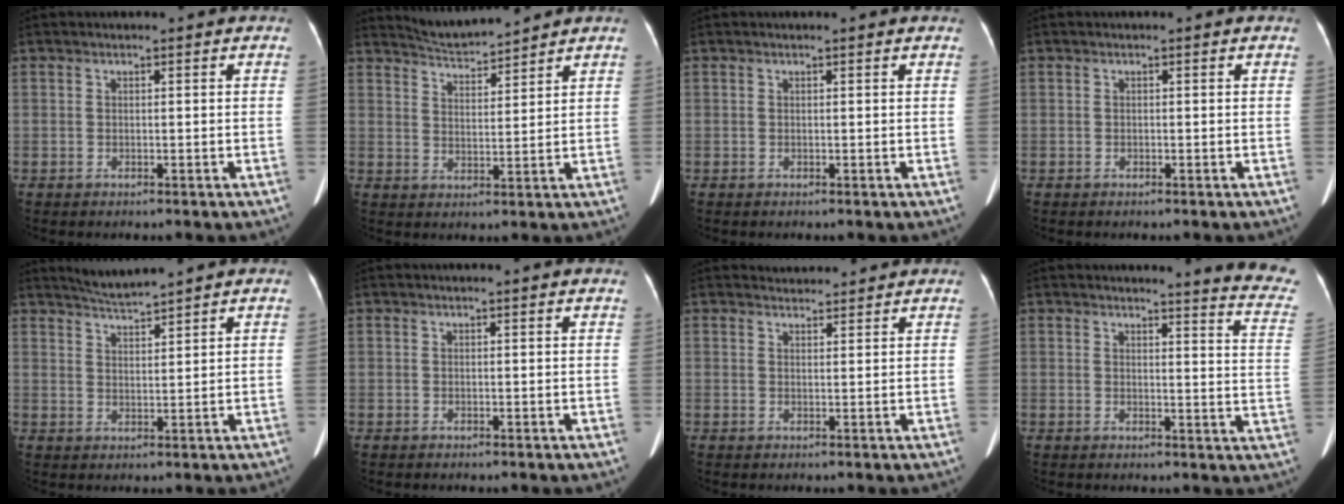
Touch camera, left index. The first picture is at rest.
{"total": 5.5, "force": [5.5, -0.1, 0.3], "torque": [-0.014, 0.009, 0.103]}
{"total": 0.6, "force": [0.6, 0.0, 0.2], "torque": [-0.009, 0.004, 0.007]}
{"total": 0.0}
{"total": 3.8, "force": [3.6, -0.9, 0.5], "torque": [-0.016, 0.001, 0.073]}
{"total": 1.8, "force": [1.7, -0.1, 0.7], "torque": [-0.016, 0.010, 0.017]}
{"total": 3.0, "force": [2.9, 0.6, -0.2], "torque": [-0.004, 0.018, 0.041]}
{"total": 11.0, "force": [10.6, -0.5, 2.7], "torque": [-0.013, -0.095, 0.086]}